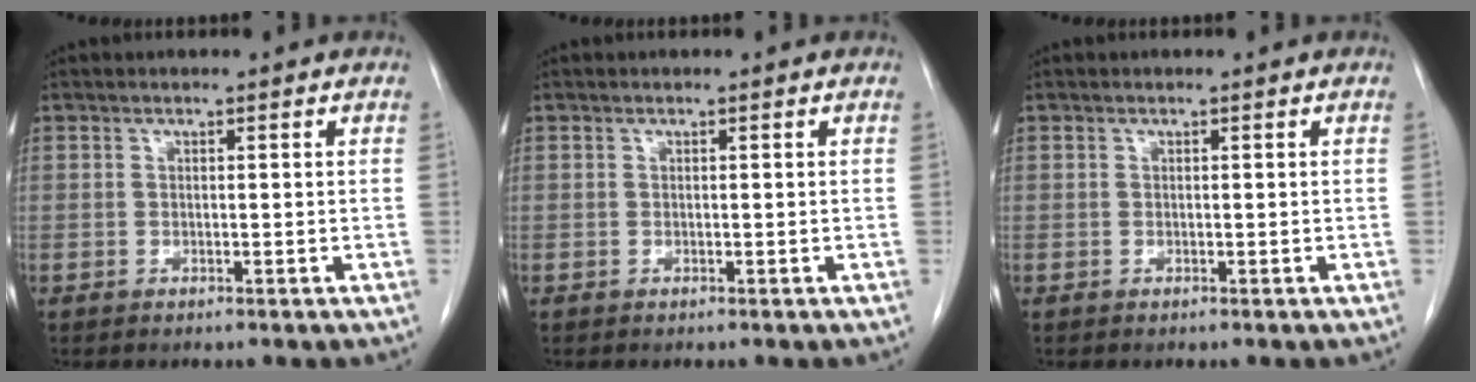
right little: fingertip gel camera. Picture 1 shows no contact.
{"total": 0.0}
{"total": 0.0}